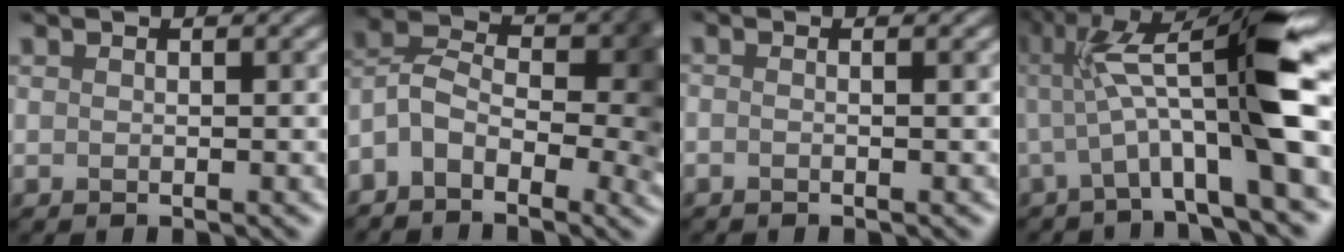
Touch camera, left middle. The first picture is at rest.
{"total": 8.0, "force": [-3.2, 4.7, 5.6], "torque": [-0.084, 0.003, -0.071]}
{"total": 0.8, "force": [-0.5, 0.2, 0.5], "torque": [-0.001, -0.005, -0.017]}
{"total": 10.2, "force": [0.7, 1.7, 10.0], "torque": [-0.178, 0.020, 0.014]}